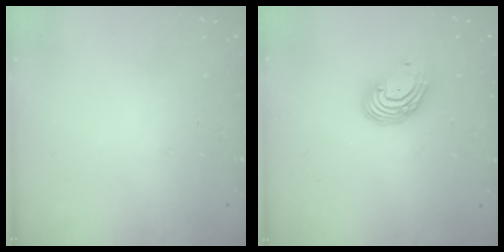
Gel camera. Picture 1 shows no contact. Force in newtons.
{"total": 8.9, "press": 8.8, "slide": 0.8}